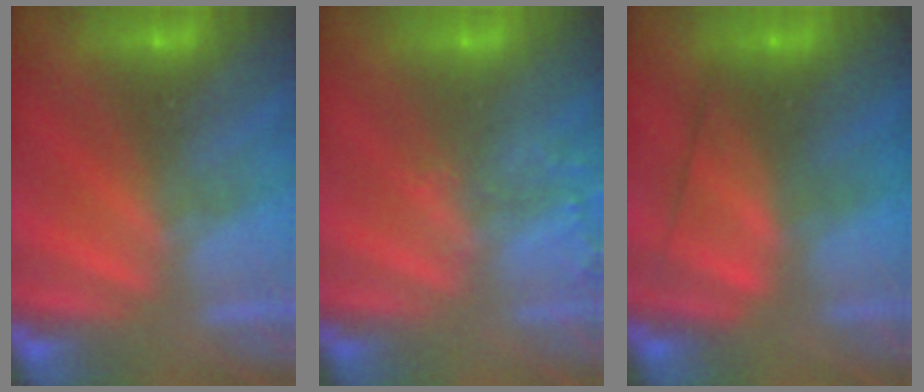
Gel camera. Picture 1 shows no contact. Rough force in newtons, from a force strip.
{"total": 1.5}
{"total": 2.6}